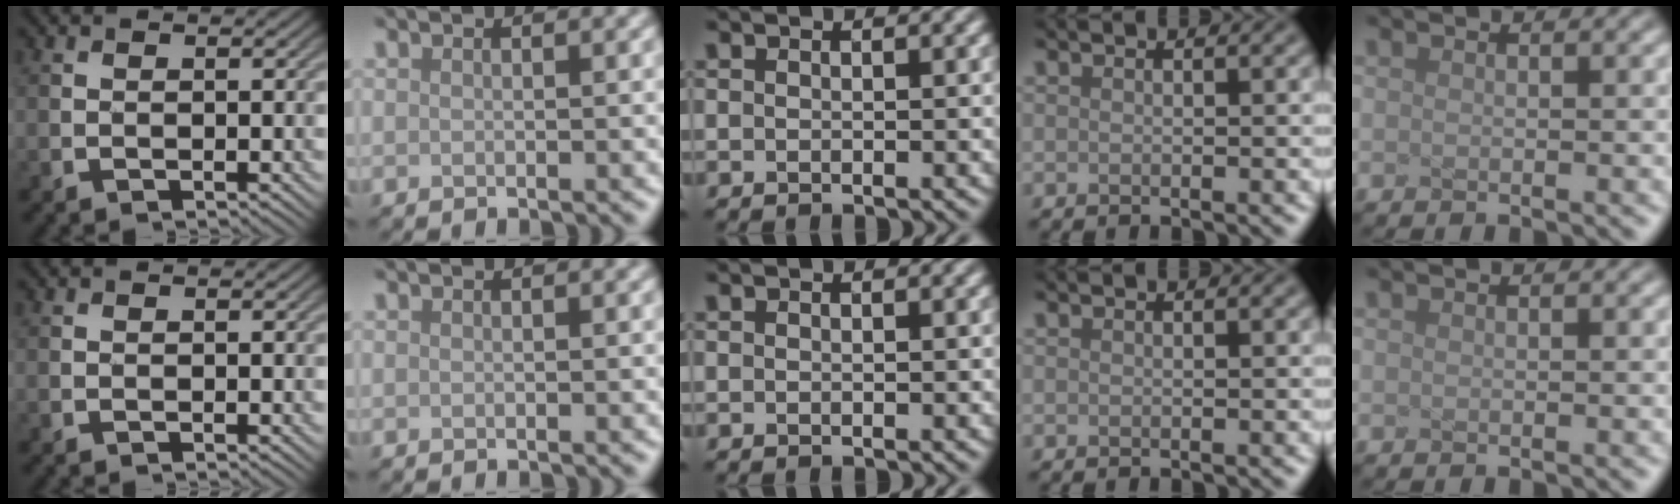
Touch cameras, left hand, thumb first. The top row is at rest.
{}